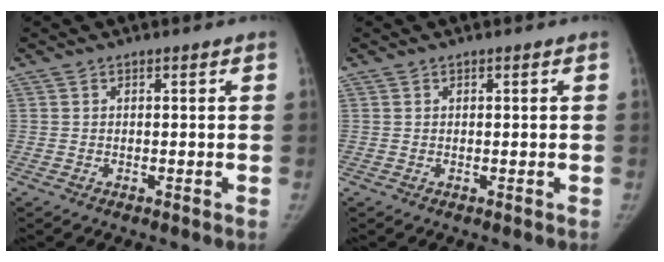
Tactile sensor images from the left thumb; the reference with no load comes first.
{"total": 0.0}